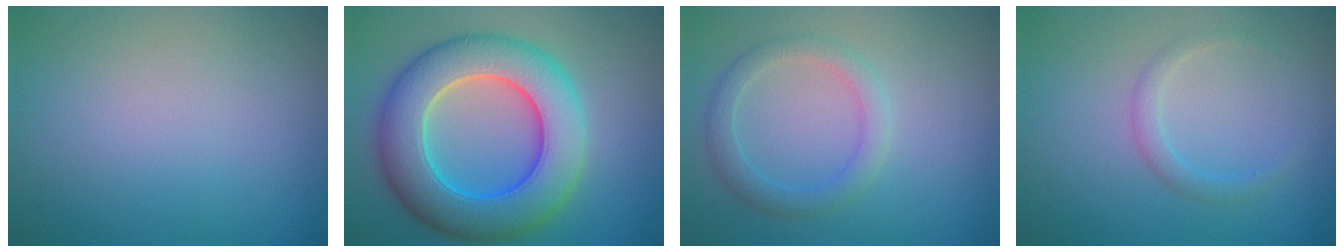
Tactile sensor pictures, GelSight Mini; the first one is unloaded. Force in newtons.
{"total": 10.5, "press": 10.5, "slide": 0.4}
{"total": 2.7, "press": 2.7, "slide": 0.0}
{"total": 1.6, "press": 1.6, "slide": 0.1}